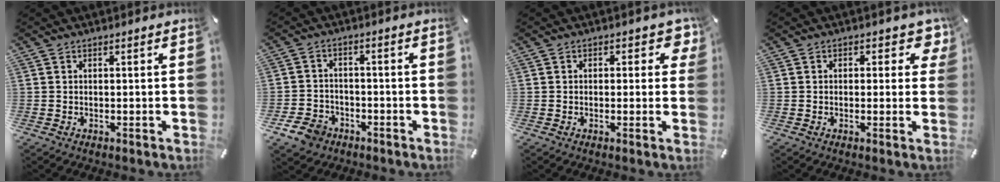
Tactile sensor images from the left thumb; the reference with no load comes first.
{"total": 6.5, "force": [-3.9, 4.8, 2.1], "torque": [-0.048, 0.023, -0.072]}
{"total": 3.3, "force": [0.9, 2.2, 2.3], "torque": [-0.007, -0.004, 0.007]}
{"total": 4.0, "force": [1.4, 2.7, 2.6], "torque": [-0.017, -0.007, 0.017]}